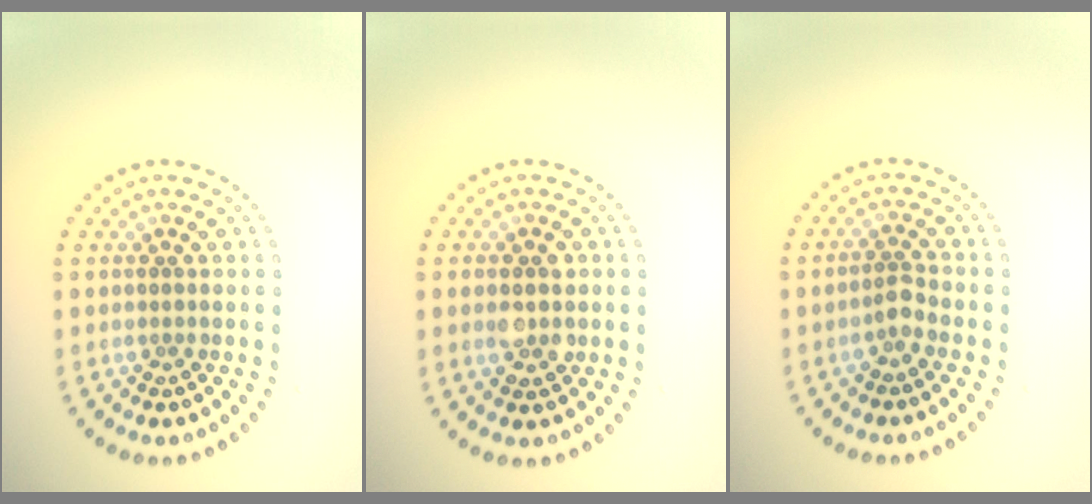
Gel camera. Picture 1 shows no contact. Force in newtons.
{"total": 2.7, "press": 2.7, "slide": 0.2}
{"total": 1.6, "press": 1.3, "slide": 0.9}